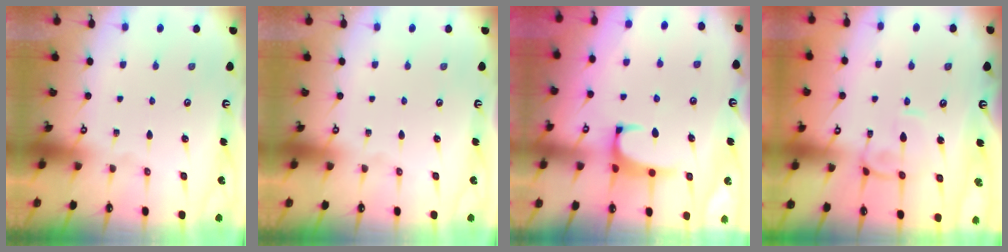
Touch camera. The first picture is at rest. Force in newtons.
{"total": 0.0}
{"total": 0.7, "press": 0.4, "slide": 0.6}
{"total": 1.5, "press": 1.4, "slide": 0.5}